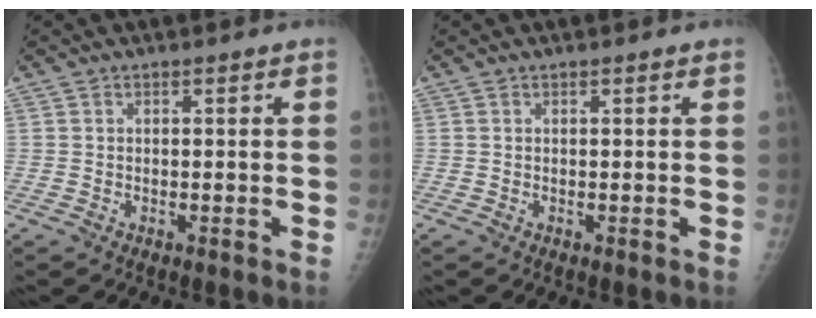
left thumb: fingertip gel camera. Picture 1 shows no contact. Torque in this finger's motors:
{"motor_torque": [-0.05, -0.02, -0.22, -0.21, 0.00]}